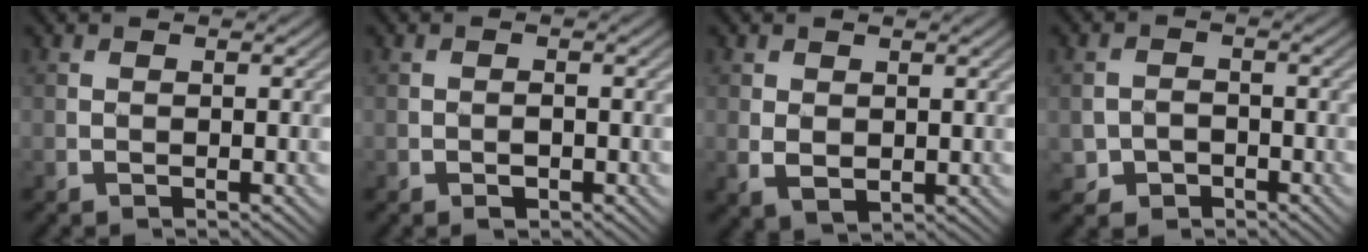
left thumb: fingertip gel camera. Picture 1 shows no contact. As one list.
[{"total": 1.2, "force": [-0.6, 0.7, 0.7], "torque": [-0.010, 0.001, -0.011]}, {"total": 2.4, "force": [0.3, 1.8, 1.6], "torque": [-0.036, -0.006, 0.011]}, {"total": 2.6, "force": [-1.4, 2.2, 0.6], "torque": [-0.012, -0.002, -0.030]}]